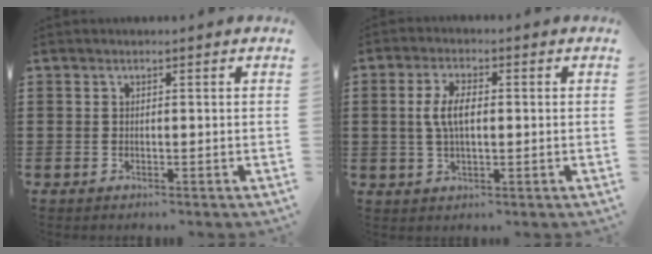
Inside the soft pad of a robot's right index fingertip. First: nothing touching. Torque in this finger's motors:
{"motor_torque": [0.47, 0.01, 0.47, 0.13]}